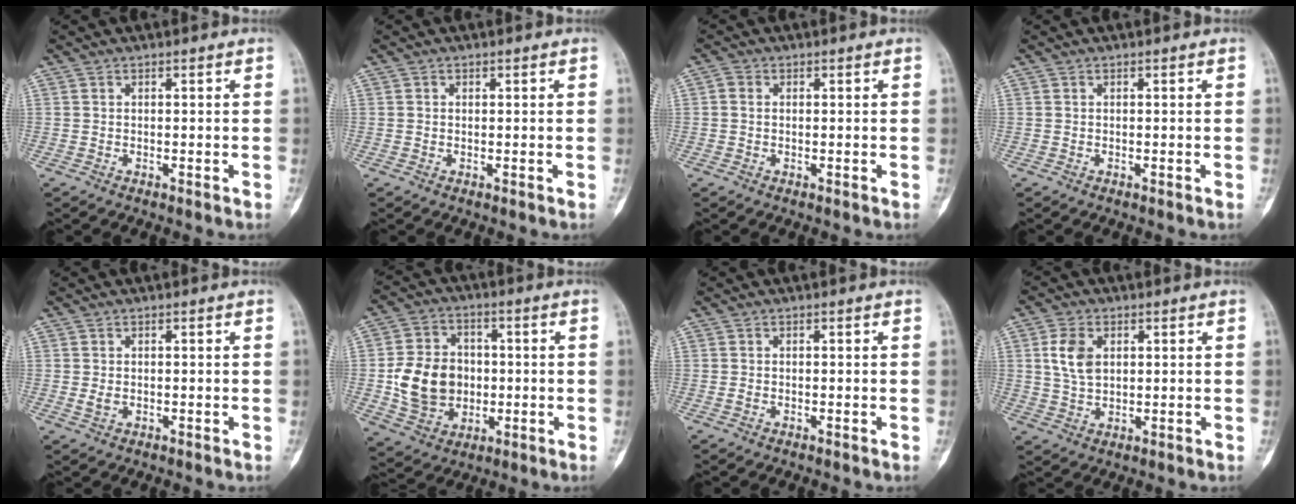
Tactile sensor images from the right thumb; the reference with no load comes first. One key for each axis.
{"total": 0.0}
{"total": 1.2, "fx": -0.1, "fy": 1.0, "fz": 0.8, "tx": -0.011, "ty": 0.002, "tz": -0.005}
{"total": 0.0}
{"total": 1.4, "fx": -0.1, "fy": 1.0, "fz": 1.0, "tx": -0.019, "ty": -0.001, "tz": 0.002}
{"total": 13.6, "fx": -0.8, "fy": 11.1, "fz": 7.8, "tx": -0.112, "ty": 0.009, "tz": -0.007}
{"total": 0.5, "fx": -0.2, "fy": 0.4, "fz": 0.3, "tx": -0.010, "ty": 0.000, "tz": -0.004}
{"total": 6.2, "fx": 1.5, "fy": 4.1, "fz": 4.4, "tx": -0.082, "ty": -0.003, "tz": 0.029}